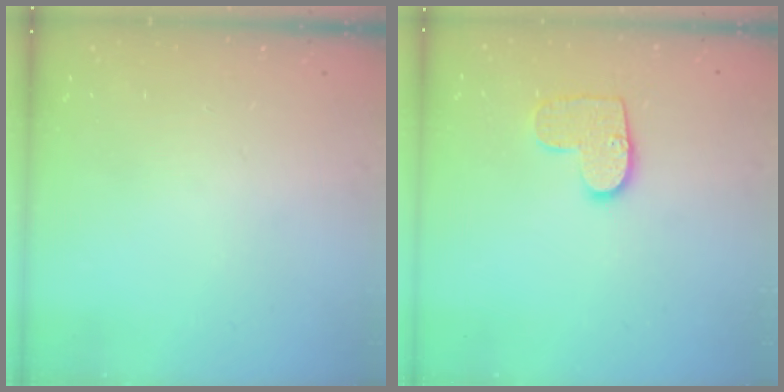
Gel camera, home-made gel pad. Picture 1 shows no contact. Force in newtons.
{"total": 9.8, "press": 9.8, "slide": 0.4}